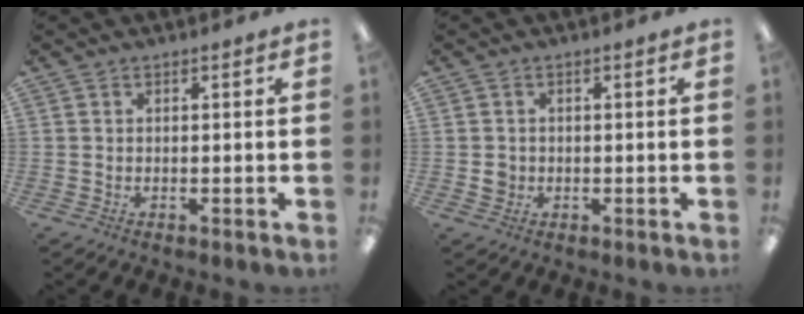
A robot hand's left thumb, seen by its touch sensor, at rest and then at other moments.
{"total": 2.0, "force": [0.0, 1.9, 0.6], "torque": [-0.006, 0.001, -0.005]}